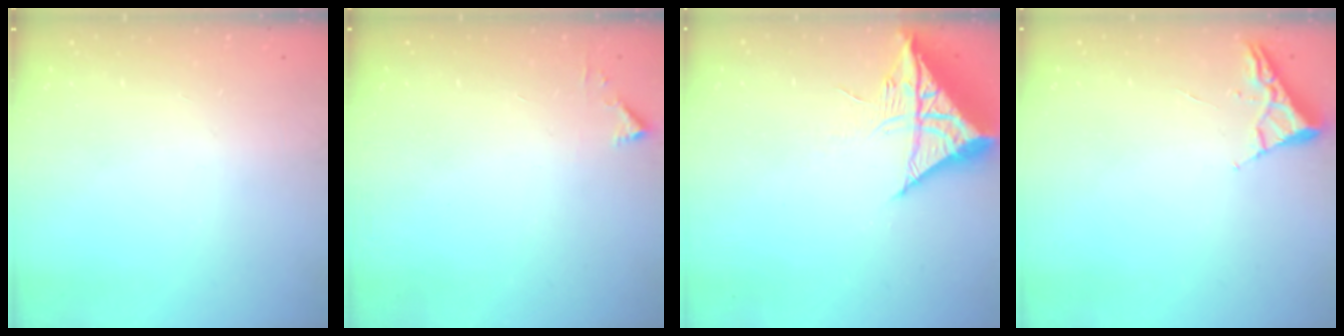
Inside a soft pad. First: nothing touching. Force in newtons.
{"total": 2.3, "press": 2.3, "slide": 0.2}
{"total": 10.5, "press": 10.5, "slide": 1.0}
{"total": 2.6, "press": 2.6, "slide": 0.3}